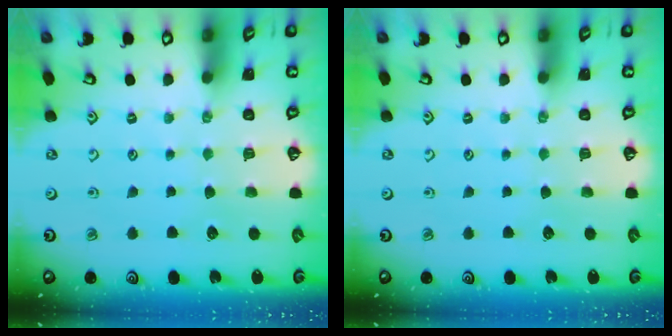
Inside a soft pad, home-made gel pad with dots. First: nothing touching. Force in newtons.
{"total": 0.0}